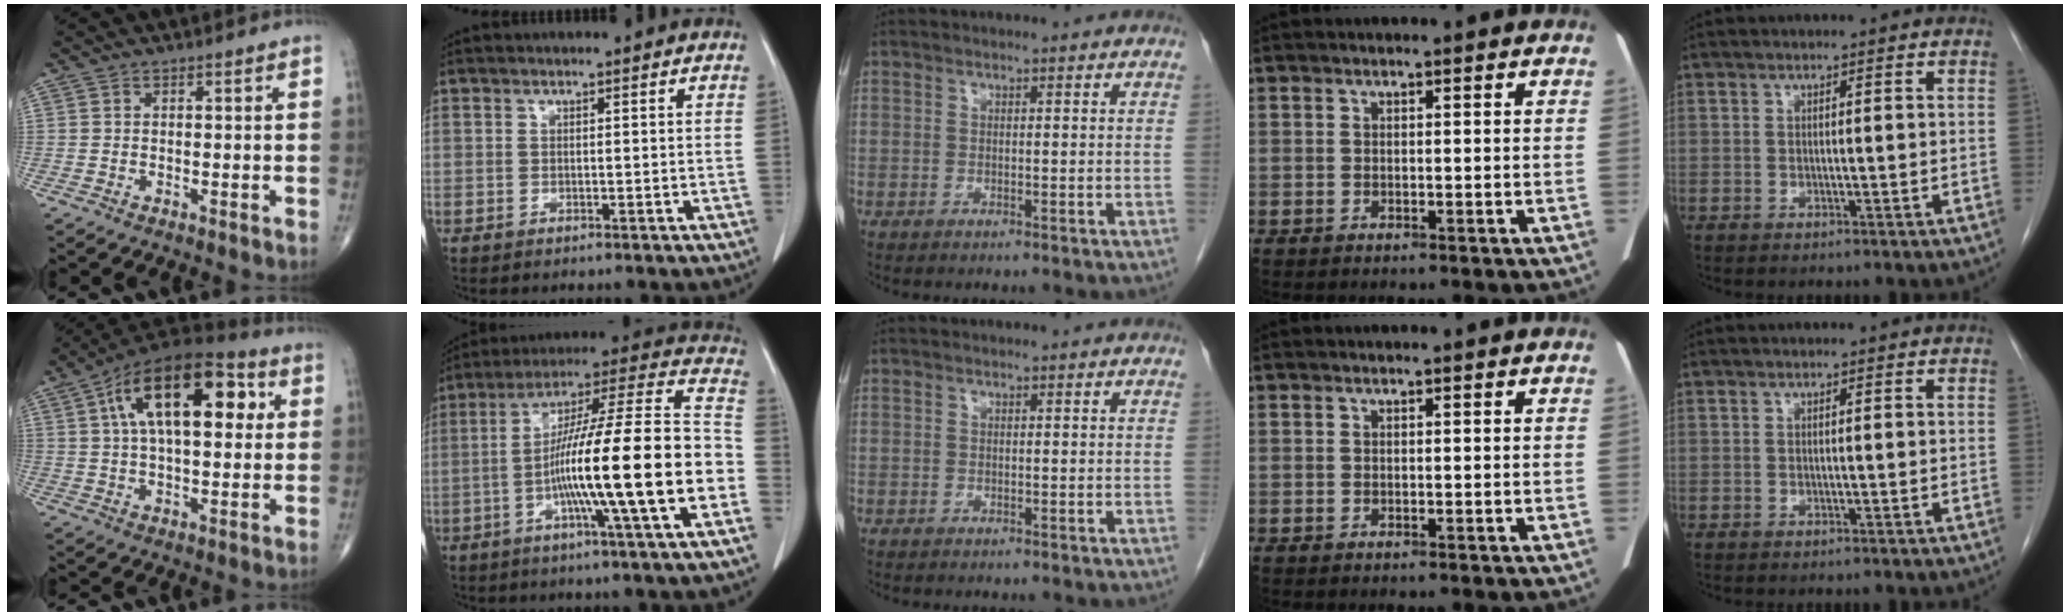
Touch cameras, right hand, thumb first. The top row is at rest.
{"thumb": {"total": 21.7, "force": [6.0, 10.4, 18.1], "torque": [-0.276, 0.020, 0.086]}, "index": {"total": 22.5, "force": [-5.8, -0.1, 21.7], "torque": [-0.319, 0.005, -0.104]}}